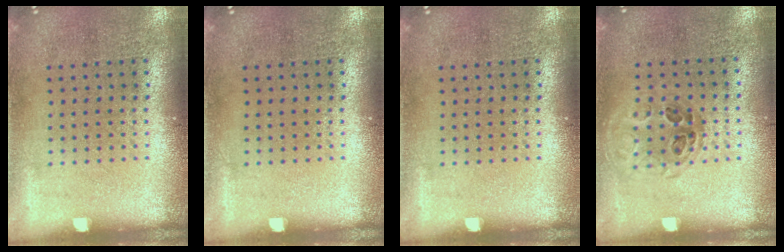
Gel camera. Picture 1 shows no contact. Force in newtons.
{"total": 0.0}
{"total": 0.0}
{"total": 1.0, "press": 0.8, "slide": 0.6}